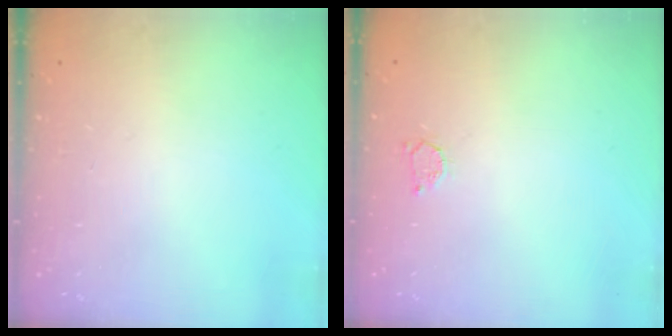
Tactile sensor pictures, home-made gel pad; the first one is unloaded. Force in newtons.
{"total": 2.4, "press": 2.4, "slide": 0.4}